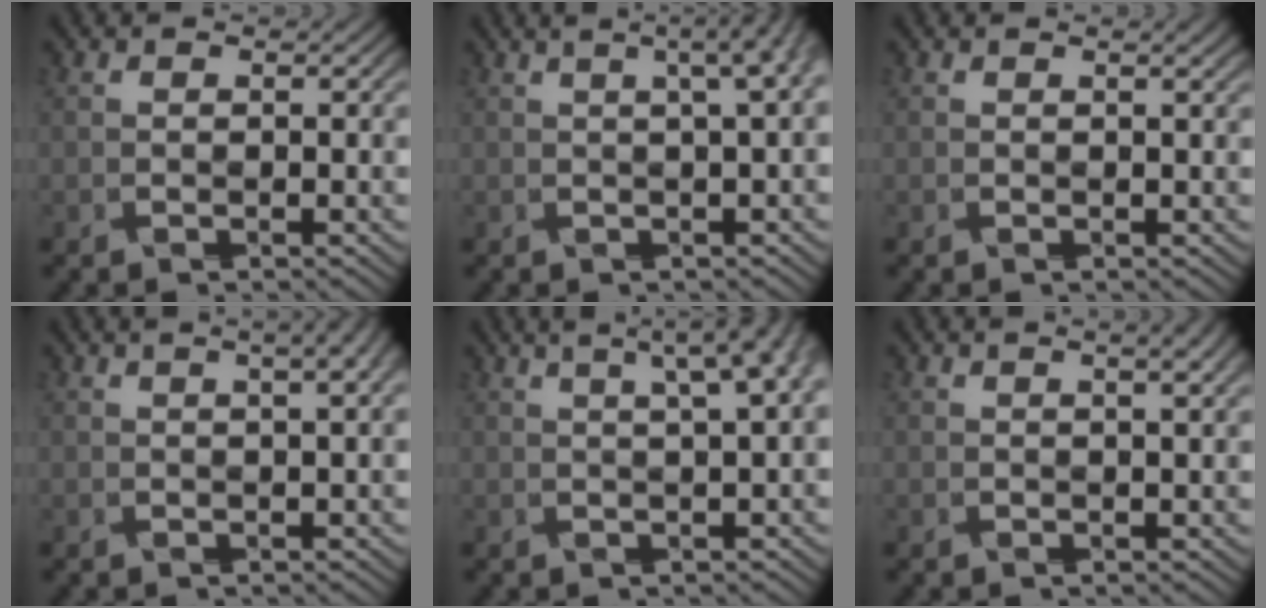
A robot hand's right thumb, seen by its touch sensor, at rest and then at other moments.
{"total": 5.5, "force": [1.3, 0.9, 5.3], "torque": [-0.084, 0.005, 0.025]}
{"total": 0.6, "force": [0.2, 0.1, 0.5], "torque": [-0.020, -0.004, 0.006]}
{"total": 3.8, "force": [1.3, 1.1, 3.4], "torque": [-0.062, 0.008, 0.029]}
{"total": 6.7, "force": [2.5, 0.9, 6.1], "torque": [-0.096, 0.014, 0.043]}
{"total": 2.0, "force": [0.8, 0.5, 1.8], "torque": [-0.039, -0.001, 0.019]}